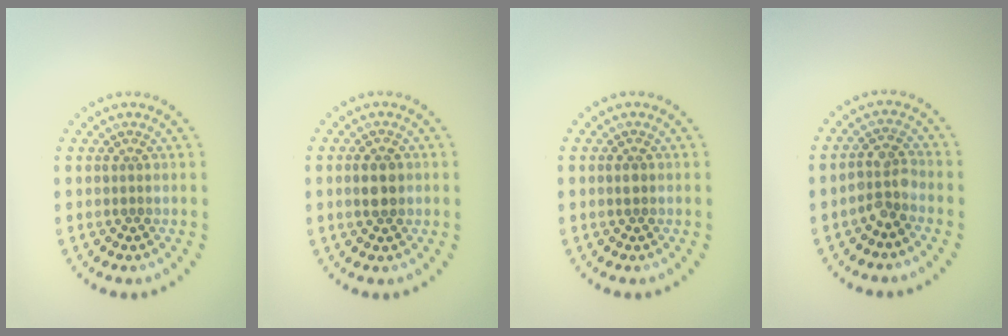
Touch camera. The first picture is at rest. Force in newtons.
{"total": 2.8, "press": 2.8, "slide": 0.2}
{"total": 1.0, "press": 1.0, "slide": 0.0}
{"total": 2.6, "press": 2.2, "slide": 1.5}